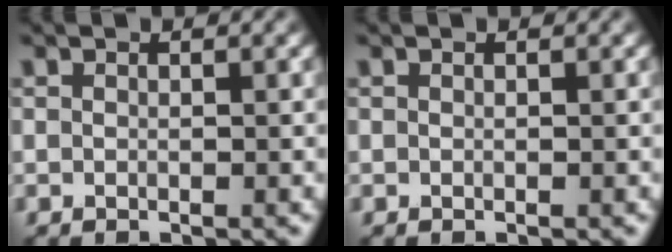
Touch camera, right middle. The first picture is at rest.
{"total": 0.0}